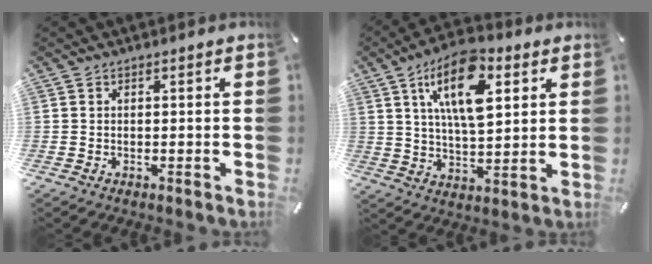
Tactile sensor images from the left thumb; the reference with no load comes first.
{"total": 15.6, "force": [7.2, 7.2, 11.8], "torque": [-0.214, -0.014, 0.118]}